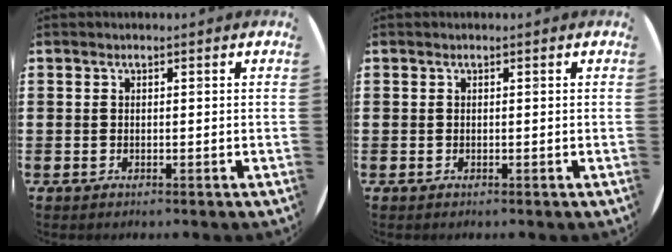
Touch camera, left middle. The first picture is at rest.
{"total": 0.0}